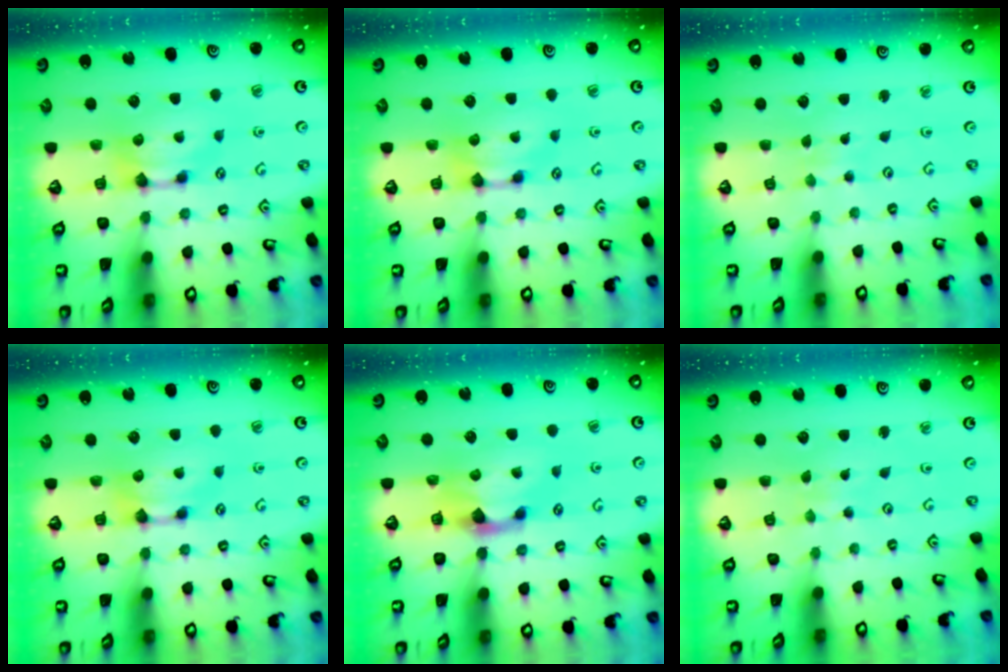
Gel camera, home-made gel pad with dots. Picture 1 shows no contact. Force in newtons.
{"total": 0.0}
{"total": 4.5, "press": 4.5, "slide": 0.1}
{"total": 0.0}
{"total": 1.2, "press": 0.9, "slide": 0.9}
{"total": 4.8, "press": 4.8, "slide": 0.2}